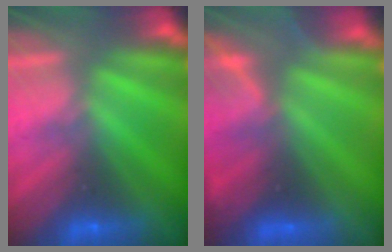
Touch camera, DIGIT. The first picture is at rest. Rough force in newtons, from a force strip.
{"total": 5.3}